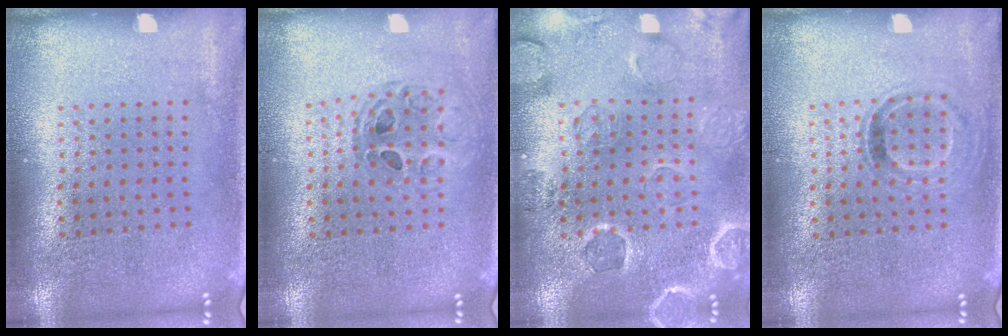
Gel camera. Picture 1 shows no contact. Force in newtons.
{"total": 0.8, "press": 0.8, "slide": 0.1}
{"total": 0.6, "press": 0.5, "slide": 0.3}
{"total": 1.0, "press": 0.9, "slide": 0.5}